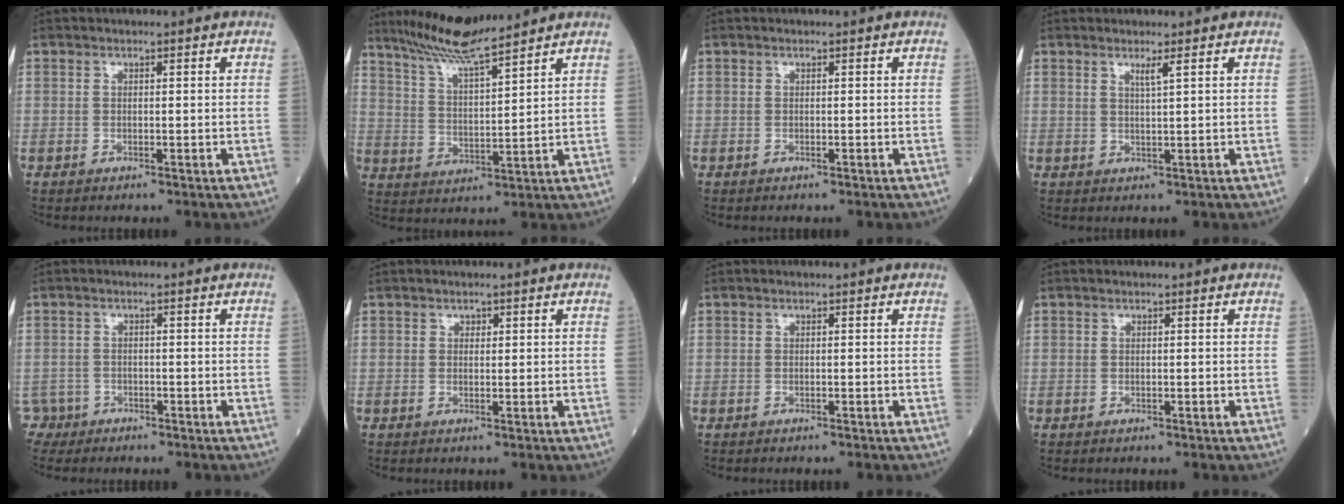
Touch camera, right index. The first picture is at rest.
{"total": 9.4, "force": [8.4, -0.3, 4.3], "torque": [-0.091, -0.002, 0.159]}
{"total": 0.0}
{"total": 1.3, "force": [0.8, -0.4, 0.9], "torque": [-0.025, -0.009, 0.016]}
{"total": 3.4, "force": [-2.5, 2.2, -0.7], "torque": [0.010, 0.004, -0.048]}
{"total": 0.8, "force": [0.4, 0.6, 0.4], "torque": [-0.007, 0.001, 0.005]}
{"total": 0.8, "force": [-0.7, 0.2, 0.4], "torque": [-0.012, -0.003, -0.009]}
{"total": 0.0}